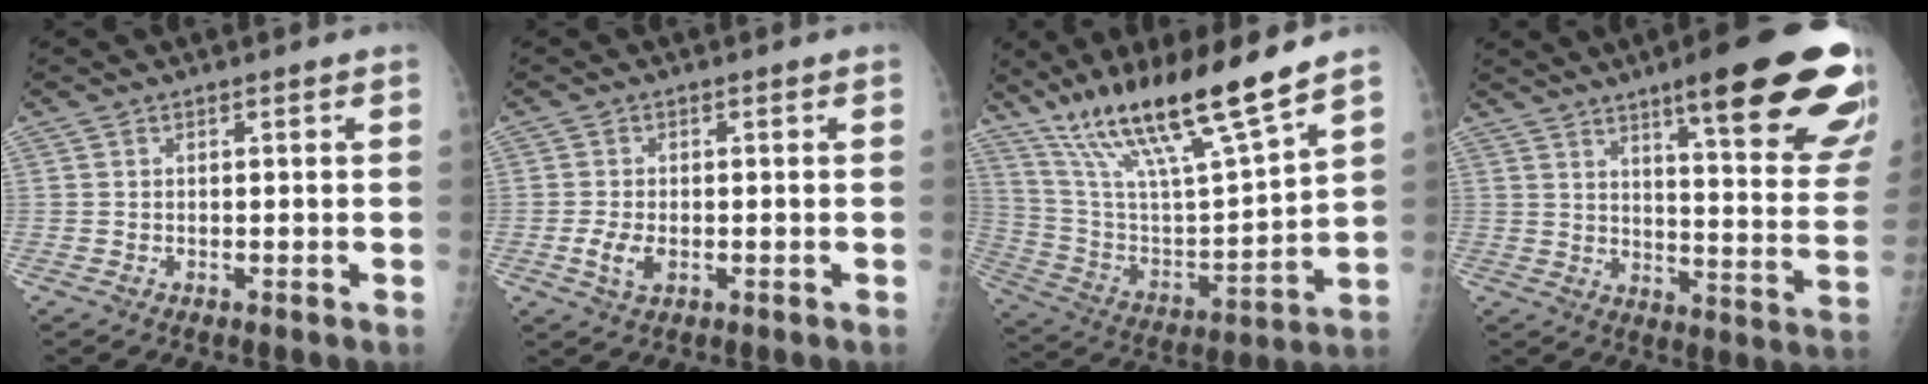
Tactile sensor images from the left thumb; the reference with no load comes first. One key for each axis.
{"total": 3.8, "fx": -0.9, "fy": 2.1, "fz": 3.0, "tx": -0.065, "ty": -0.005, "tz": -0.016}
{"total": 21.5, "fx": 15.5, "fy": 2.2, "fz": 14.7, "tx": -0.246, "ty": -0.063, "tz": 0.289}
{"total": 25.7, "fx": 15.7, "fy": 4.5, "fz": 19.8, "tx": -0.215, "ty": -0.061, "tz": 0.209}